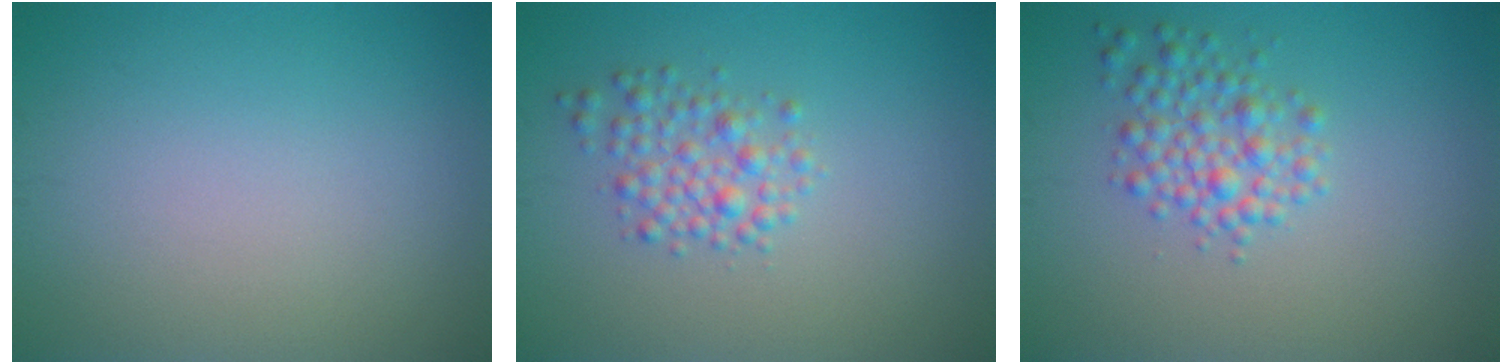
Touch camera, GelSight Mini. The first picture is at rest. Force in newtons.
{"total": 2.6, "press": 2.6, "slide": 0.1}
{"total": 3.1, "press": 3.1, "slide": 0.1}